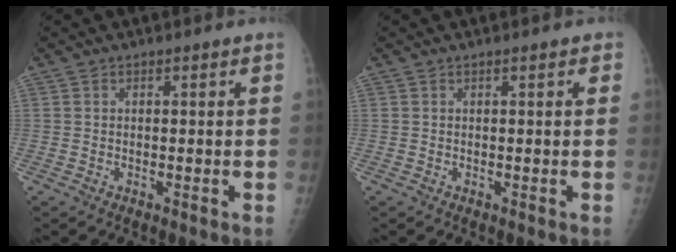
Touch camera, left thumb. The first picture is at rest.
{"total": 0.9, "force": [0.5, 0.3, 0.7], "torque": [-0.008, 0.001, 0.003]}